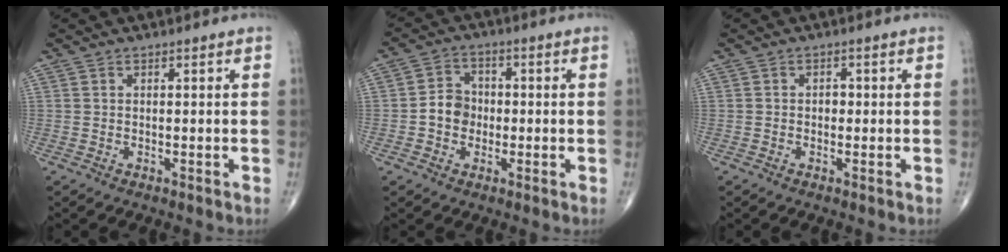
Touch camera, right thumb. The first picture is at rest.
{"total": 5.6, "force": [-0.9, 4.9, 2.7], "torque": [-0.025, 0.018, -0.025]}
{"total": 1.3, "force": [-0.1, 1.0, 0.8], "torque": [-0.005, 0.004, -0.006]}